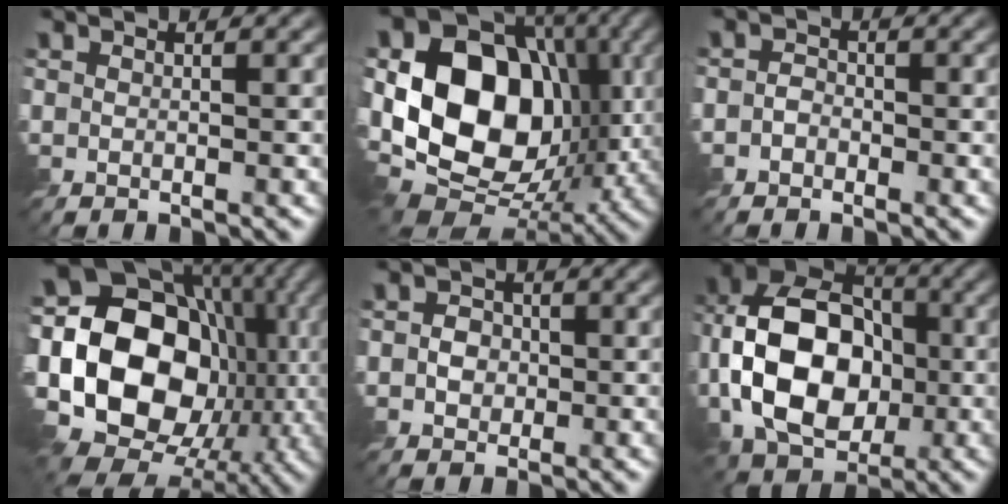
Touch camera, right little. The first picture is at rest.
{"total": 16.0, "force": [0.8, 11.8, 10.7], "torque": [-0.199, -0.006, 0.007]}
{"total": 1.3, "force": [-0.8, 0.9, 0.4], "torque": [0.000, 0.000, -0.023]}
{"total": 21.5, "force": [-1.9, 16.7, 13.5], "torque": [-0.262, 0.001, -0.047]}
{"total": 1.9, "force": [-0.5, 1.7, 0.8], "torque": [-0.011, -0.002, -0.014]}
{"total": 12.6, "force": [-2.0, 8.7, 8.9], "torque": [-0.169, 0.012, -0.046]}